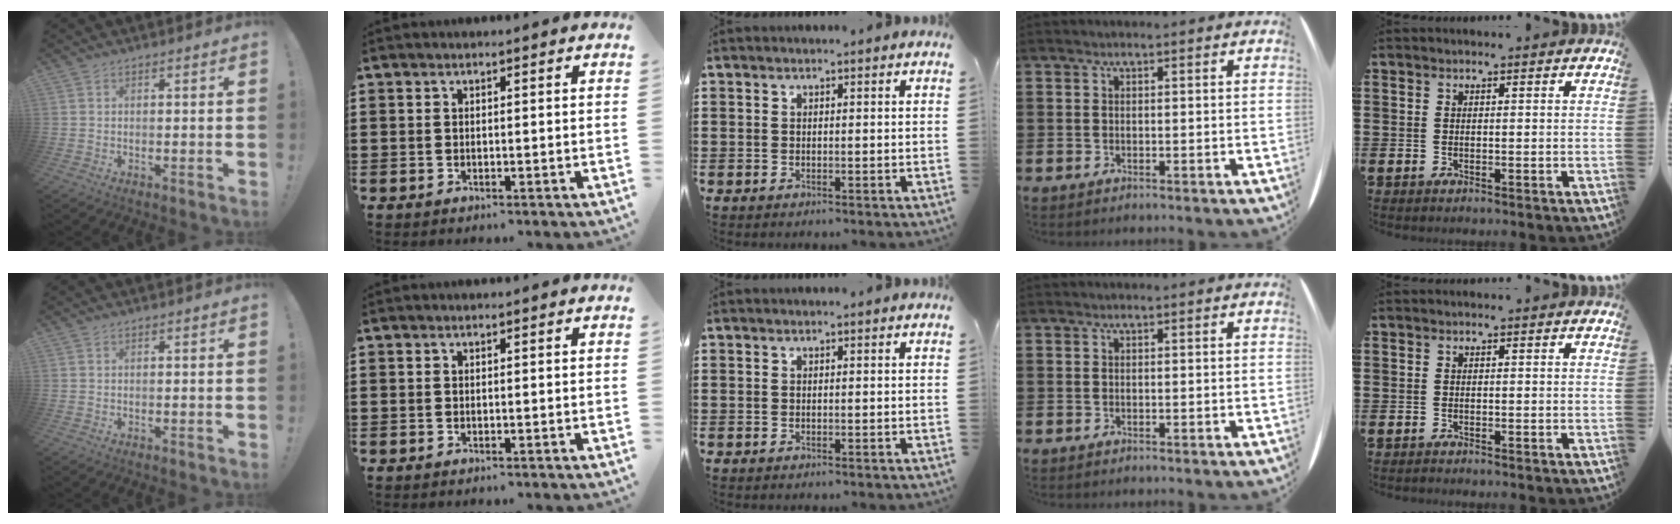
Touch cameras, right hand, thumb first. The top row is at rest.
{}